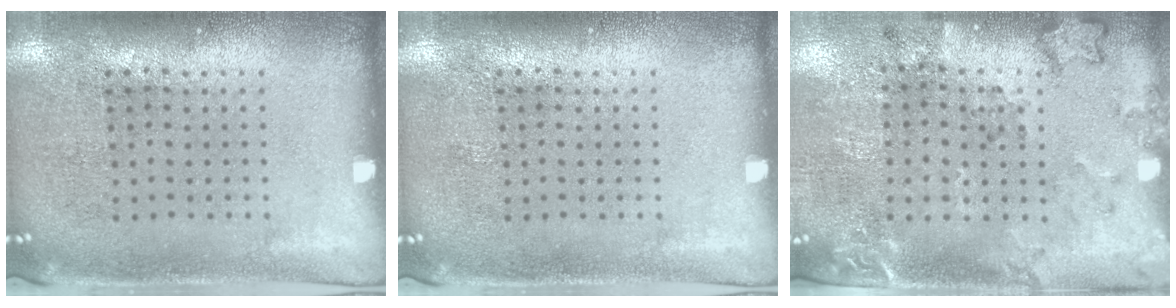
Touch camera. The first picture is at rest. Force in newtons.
{"total": 0.0}
{"total": 2.0, "press": 1.5, "slide": 1.4}